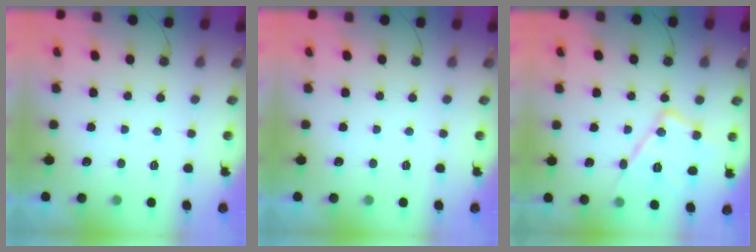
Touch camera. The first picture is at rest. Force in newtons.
{"total": 0.0}
{"total": 16.2, "press": 16.2, "slide": 1.1}